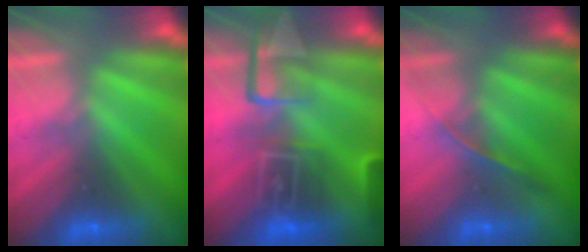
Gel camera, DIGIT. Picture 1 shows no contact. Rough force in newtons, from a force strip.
{"total": 8.3}
{"total": 1.5}